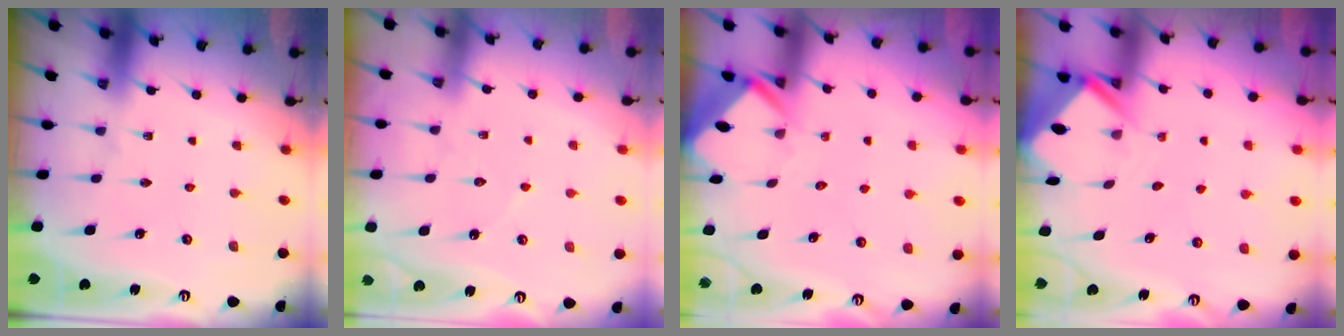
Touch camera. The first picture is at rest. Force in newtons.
{"total": 2.9, "press": 2.9, "slide": 0.2}
{"total": 3.0, "press": 3.0, "slide": 0.2}
{"total": 2.5, "press": 2.5, "slide": 0.2}